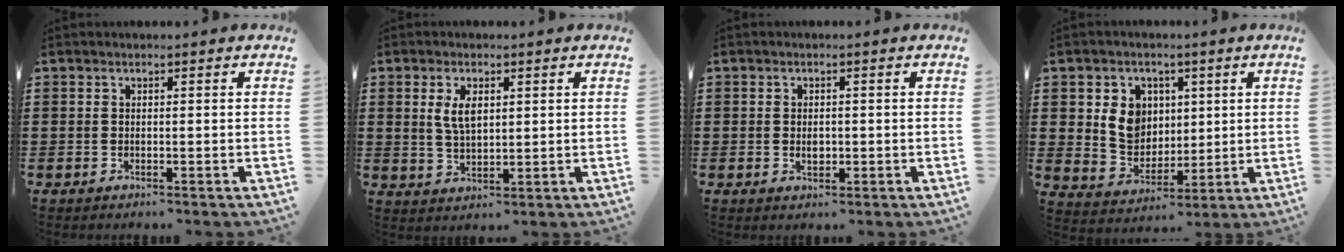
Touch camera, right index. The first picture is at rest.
{"total": 4.4, "force": [1.3, 2.1, 3.6], "torque": [-0.077, 0.008, 0.021]}
{"total": 1.9, "force": [-0.1, 1.0, 1.5], "torque": [-0.021, 0.000, -0.005]}
{"total": 7.2, "force": [1.7, 6.3, 3.0], "torque": [-0.068, 0.013, 0.029]}